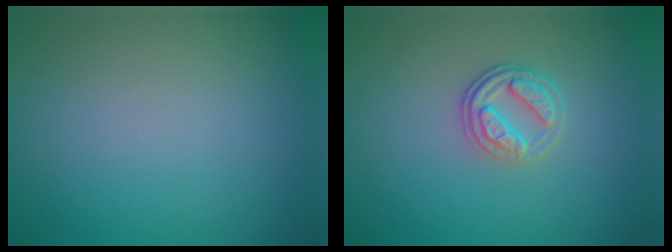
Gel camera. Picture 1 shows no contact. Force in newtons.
{"total": 2.7, "press": 2.5, "slide": 0.9}